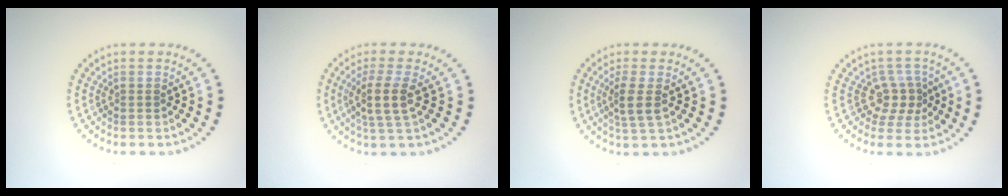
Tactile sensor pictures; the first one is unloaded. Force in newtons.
{"total": 2.8, "press": 2.2, "slide": 1.7}
{"total": 2.4, "press": 1.9, "slide": 1.4}
{"total": 2.6, "press": 1.8, "slide": 1.9}